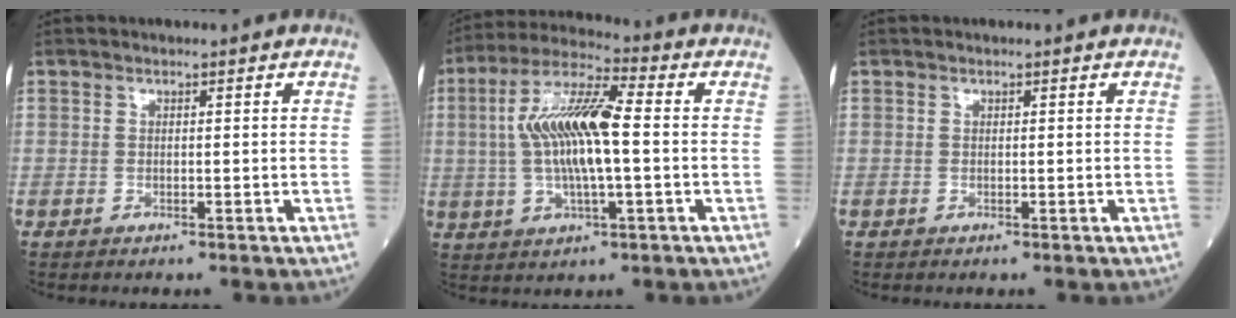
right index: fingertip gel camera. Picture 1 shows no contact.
{"total": 12.9, "force": [0.4, 2.6, 12.6], "torque": [-0.253, 0.016, 0.004]}
{"total": 0.0}